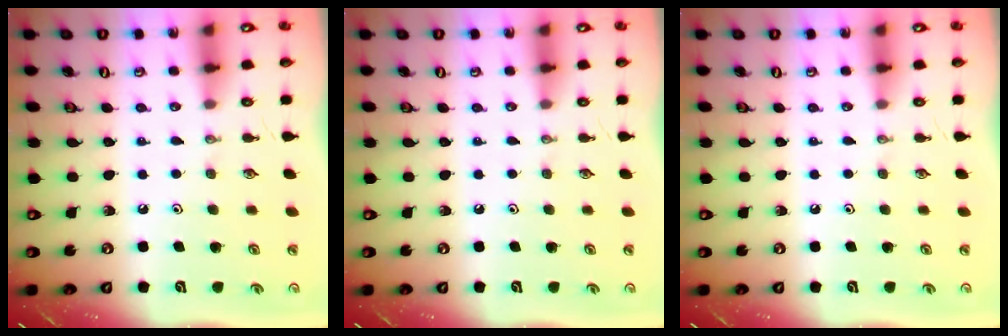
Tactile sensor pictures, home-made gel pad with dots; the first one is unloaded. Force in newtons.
{"total": 0.0}
{"total": 0.0}